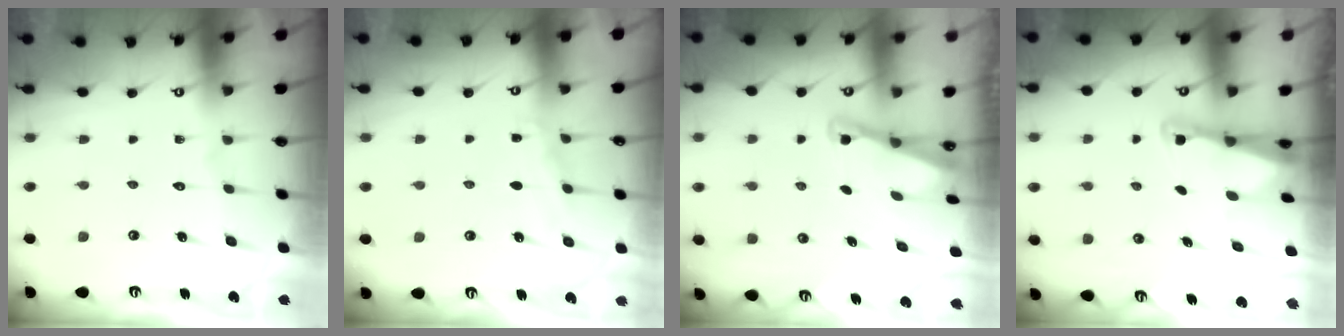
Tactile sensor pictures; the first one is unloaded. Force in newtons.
{"total": 3.4, "press": 3.4, "slide": 0.4}
{"total": 2.0, "press": 2.0, "slide": 0.3}
{"total": 2.4, "press": 2.4, "slide": 0.2}